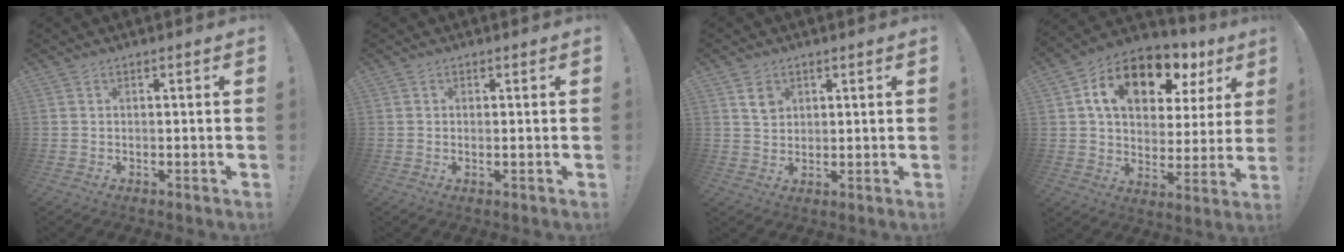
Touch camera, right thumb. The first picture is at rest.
{"total": 0.8, "force": [0.3, -0.1, 0.7], "torque": [-0.006, -0.004, 0.004]}
{"total": 3.0, "force": [1.5, 2.2, 1.4], "torque": [-0.012, -0.005, 0.026]}
{"total": 16.8, "force": [8.9, 9.5, 10.6], "torque": [-0.177, -0.039, 0.153]}